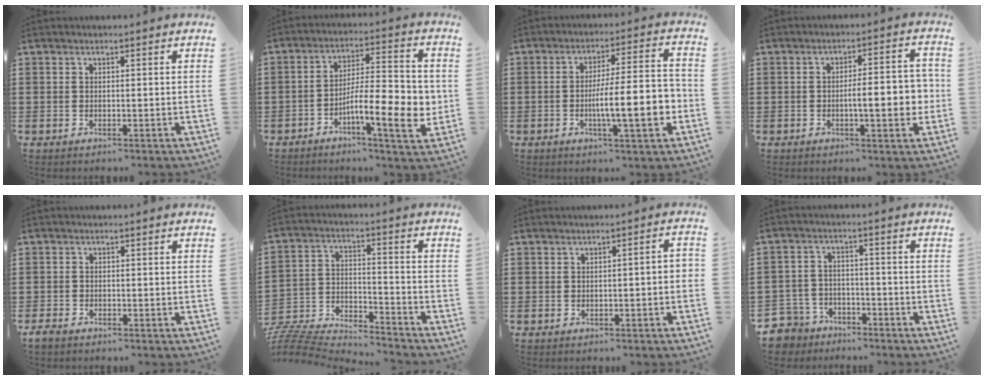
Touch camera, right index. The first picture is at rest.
{"total": 11.0, "force": [-3.0, 3.0, 10.1], "torque": [-0.154, -0.009, -0.051]}
{"total": 11.0, "force": [-2.8, 2.0, 10.4], "torque": [-0.147, -0.006, -0.053]}
{"total": 7.6, "force": [-1.1, 1.9, 7.2], "torque": [-0.091, -0.008, -0.027]}
{"total": 1.5, "force": [-1.3, 0.6, 0.3], "torque": [-0.017, -0.001, -0.031]}
{"total": 6.6, "force": [-6.6, 0.2, 0.5], "torque": [-0.032, -0.012, -0.141]}
{"total": 1.3, "force": [-0.7, 0.3, 1.1], "torque": [-0.019, -0.001, -0.012]}
{"total": 4.7, "force": [-4.3, 2.1, 0.1], "torque": [-0.034, 0.000, -0.094]}